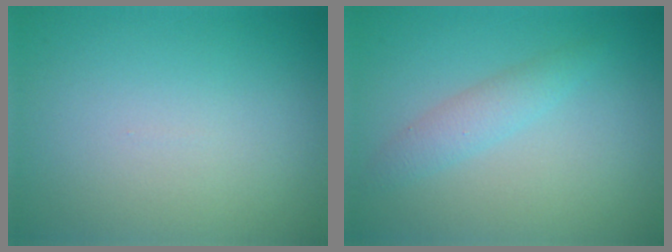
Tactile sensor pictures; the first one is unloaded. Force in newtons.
{"total": 2.0, "press": 2.0, "slide": 0.0}